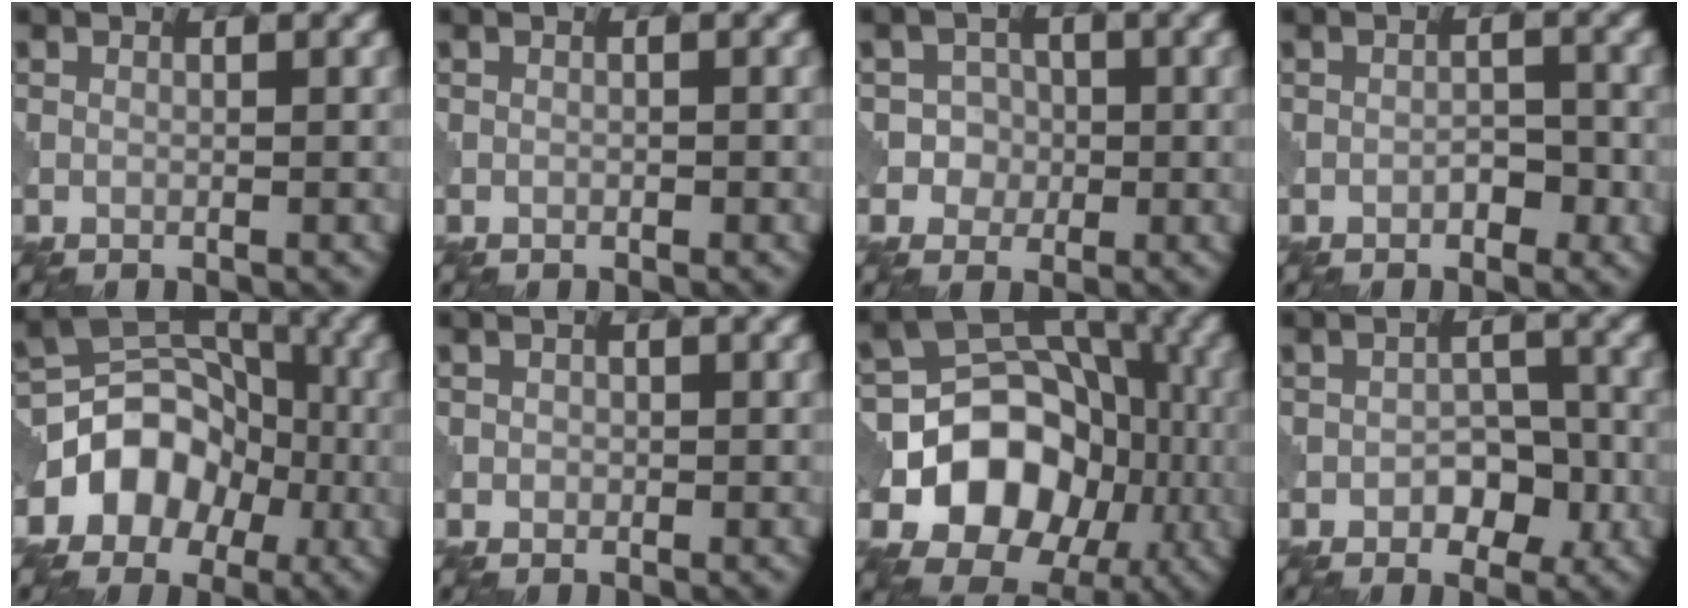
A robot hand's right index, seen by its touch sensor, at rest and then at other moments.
{"total": 0.0}
{"total": 3.3, "force": [-0.6, 3.2, 0.6], "torque": [0.009, 0.015, -0.027]}
{"total": 1.7, "force": [-0.8, 0.9, 1.2], "torque": [-0.018, 0.003, -0.015]}
{"total": 7.2, "force": [-2.3, 5.7, 3.7], "torque": [-0.039, 0.012, -0.054]}
{"total": 0.7, "force": [0.0, 0.6, 0.2], "torque": [0.001, -0.002, -0.003]}
{"total": 12.6, "force": [-3.5, 9.6, 7.5], "torque": [-0.107, 0.001, -0.070]}
{"total": 3.7, "force": [-1.4, 2.4, 2.5], "torque": [-0.028, 0.002, -0.021]}